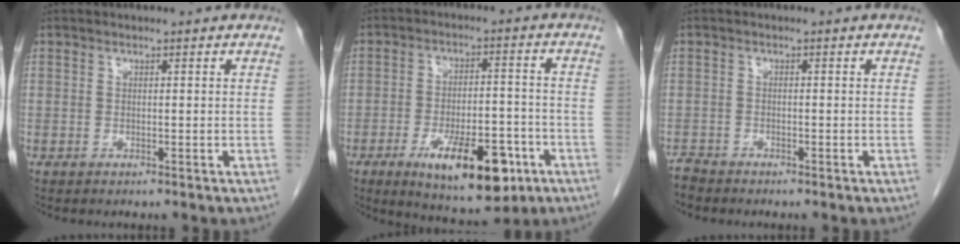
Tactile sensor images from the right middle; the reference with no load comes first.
{"total": 13.8, "force": [-6.7, 4.8, 11.1], "torque": [-0.169, -0.007, -0.094]}
{"total": 1.5, "force": [-1.5, 0.2, -0.1], "torque": [-0.001, -0.005, -0.030]}